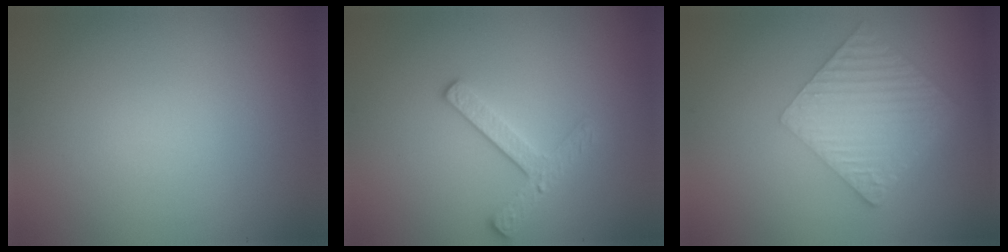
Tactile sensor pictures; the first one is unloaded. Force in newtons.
{"total": 2.5, "press": 2.4, "slide": 0.4}
{"total": 6.5, "press": 4.5, "slide": 4.7}